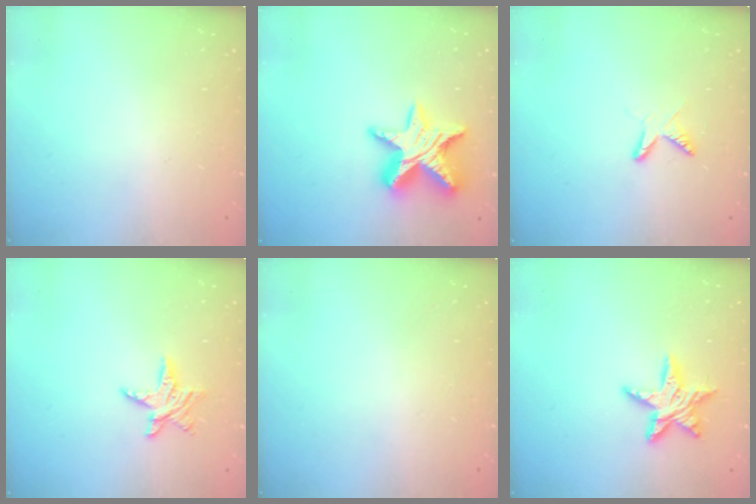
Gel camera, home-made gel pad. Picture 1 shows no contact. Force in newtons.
{"total": 16.4, "press": 16.3, "slide": 1.2}
{"total": 6.1, "press": 6.1, "slide": 0.8}
{"total": 6.2, "press": 6.2, "slide": 0.3}
{"total": 0.0}
{"total": 10.5, "press": 10.5, "slide": 0.5}